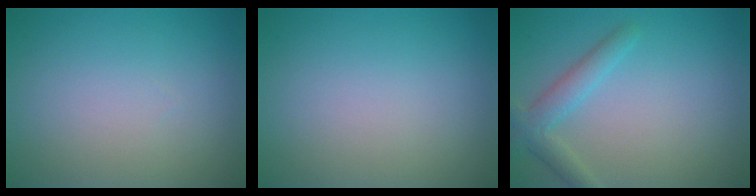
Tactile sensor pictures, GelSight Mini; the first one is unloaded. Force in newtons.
{"total": 0.0}
{"total": 2.8, "press": 2.8, "slide": 0.0}